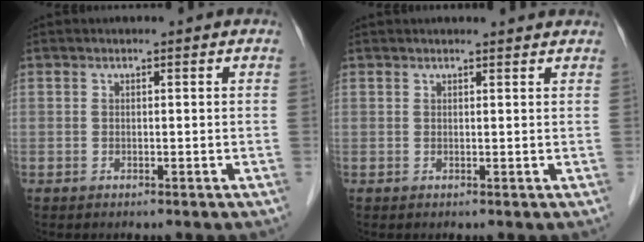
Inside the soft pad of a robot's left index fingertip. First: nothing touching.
{"total": 3.1, "force": [3.0, 0.0, 0.7], "torque": [-0.010, 0.013, 0.029]}